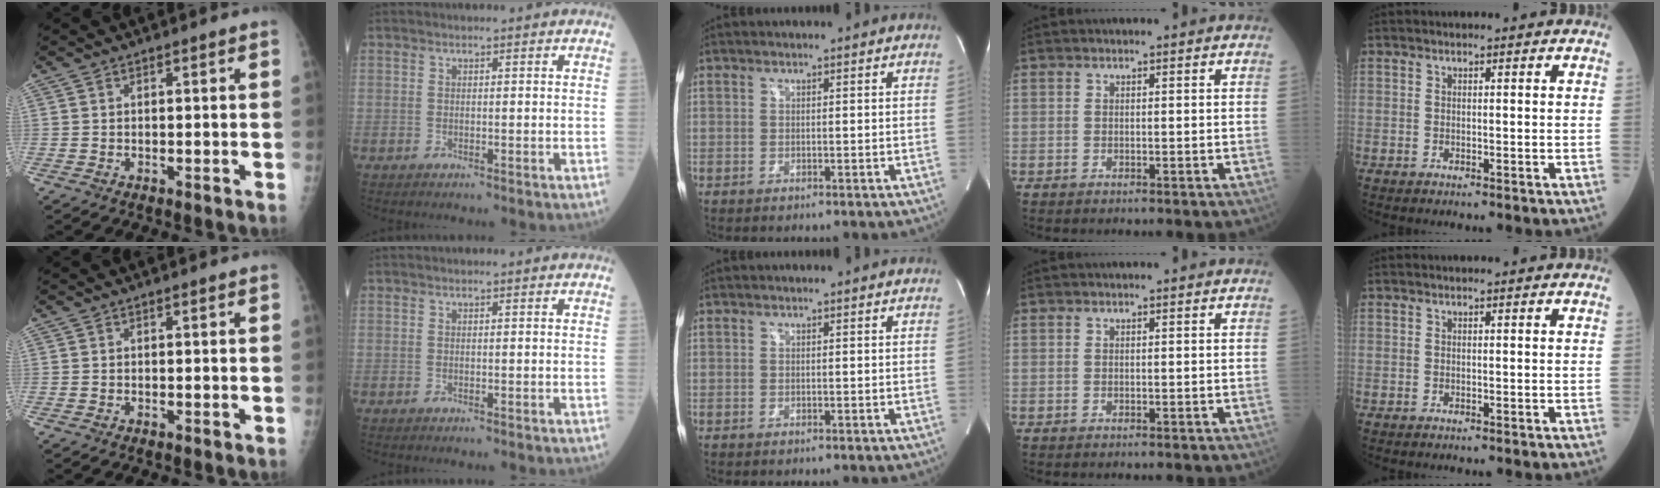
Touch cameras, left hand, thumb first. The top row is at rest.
{}